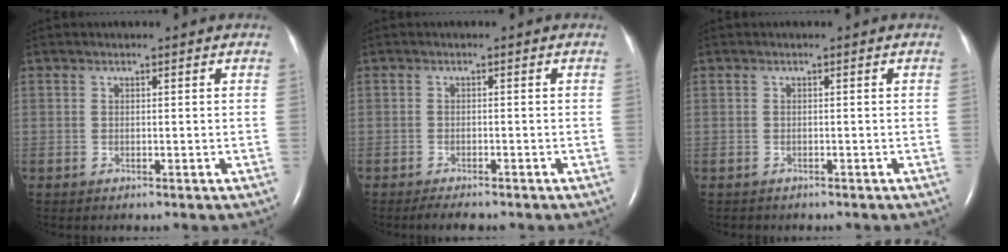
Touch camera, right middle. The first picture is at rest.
{"total": 2.5, "force": [-2.1, 0.5, 1.2], "torque": [-0.027, -0.006, -0.028]}
{"total": 1.5, "force": [-1.3, 0.7, 0.3], "torque": [-0.018, -0.001, -0.012]}